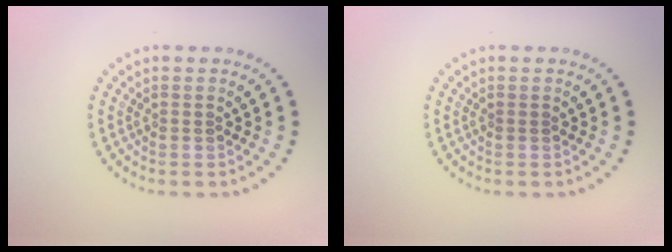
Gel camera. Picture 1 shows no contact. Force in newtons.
{"total": 0.0}